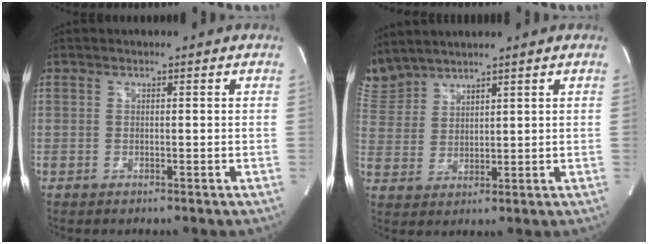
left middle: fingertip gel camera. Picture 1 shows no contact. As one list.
[{"total": 6.5, "force": [6.4, 1.1, 0.6], "torque": [-0.033, 0.019, 0.142]}]